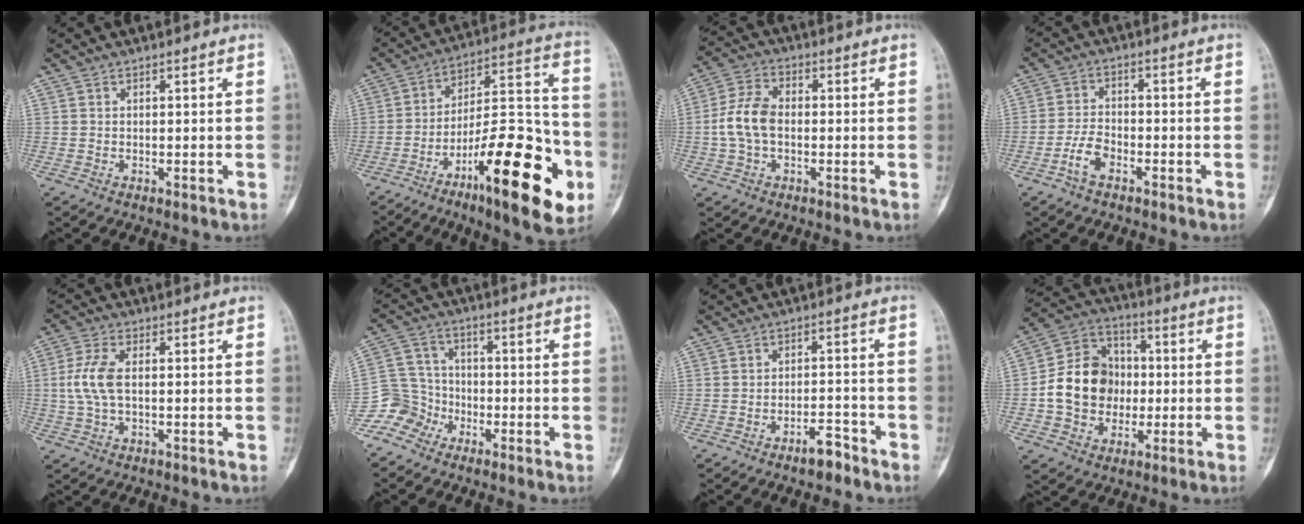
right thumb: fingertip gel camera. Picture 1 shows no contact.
{"total": 25.7, "force": [-10.8, 7.6, 22.1], "torque": [-0.309, 0.062, -0.163]}
{"total": 8.1, "force": [-0.7, 5.1, 6.3], "torque": [-0.131, 0.022, -0.020]}
{"total": 4.7, "force": [-2.8, 2.4, 3.0], "torque": [-0.055, 0.020, -0.056]}
{"total": 6.5, "force": [0.2, 3.2, 5.7], "torque": [-0.142, 0.009, 0.001]}
{"total": 7.3, "force": [-4.8, 5.6, 0.4], "torque": [0.019, 0.043, -0.109]}
{"total": 4.1, "force": [-3.0, 1.6, 2.2], "torque": [-0.026, 0.026, -0.048]}
{"total": 14.4, "force": [-1.1, 12.1, 7.9], "torque": [-0.108, 0.030, -0.024]}